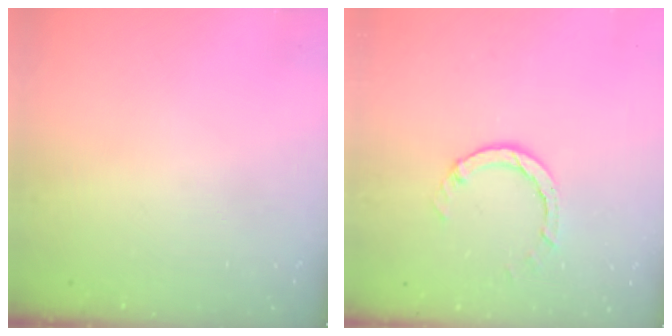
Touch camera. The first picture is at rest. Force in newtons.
{"total": 3.8, "press": 3.8, "slide": 0.4}